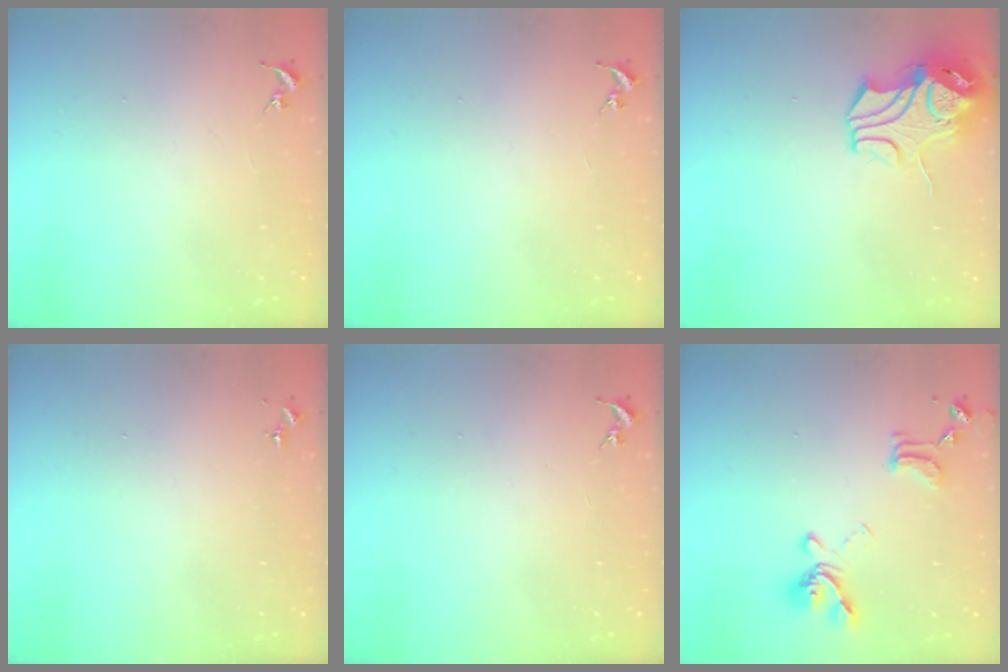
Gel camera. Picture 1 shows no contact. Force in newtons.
{"total": 0.0}
{"total": 10.9, "press": 10.8, "slide": 1.6}
{"total": 0.0}
{"total": 0.0}
{"total": 16.4, "press": 16.3, "slide": 1.6}